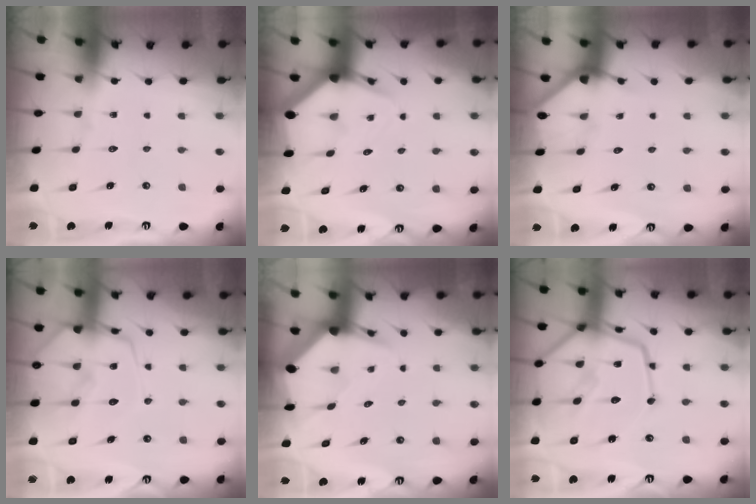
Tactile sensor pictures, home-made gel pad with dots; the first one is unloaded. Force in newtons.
{"total": 4.3, "press": 4.2, "slide": 0.7}
{"total": 2.7, "press": 2.7, "slide": 0.1}
{"total": 11.9, "press": 11.9, "slide": 1.0}
{"total": 4.9, "press": 4.9, "slide": 0.6}
{"total": 21.6, "press": 21.5, "slide": 1.8}